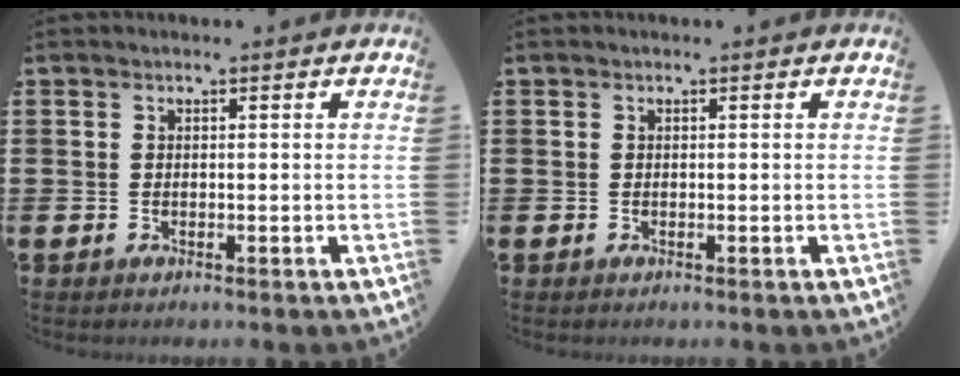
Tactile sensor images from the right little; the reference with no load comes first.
{"total": 0.0}